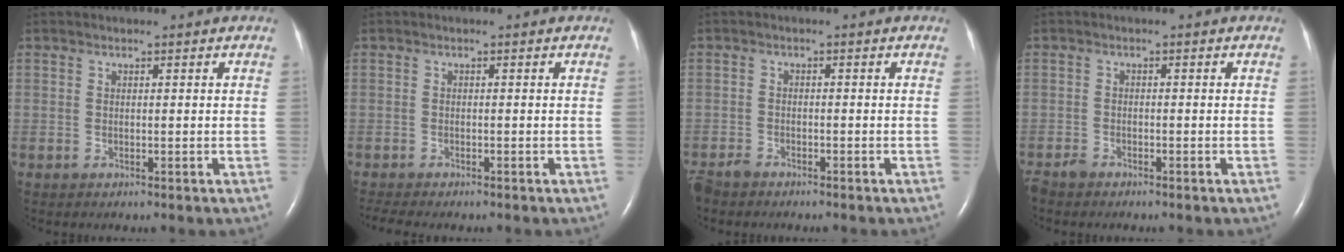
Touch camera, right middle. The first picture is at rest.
{"total": 4.3, "force": [-3.7, 0.7, 2.0], "torque": [-0.031, -0.008, -0.053]}
{"total": 3.0, "force": [-2.7, 0.9, 0.8], "torque": [-0.019, -0.007, -0.049]}
{"total": 1.8, "force": [-1.7, 0.5, 0.4], "torque": [-0.014, -0.004, -0.027]}